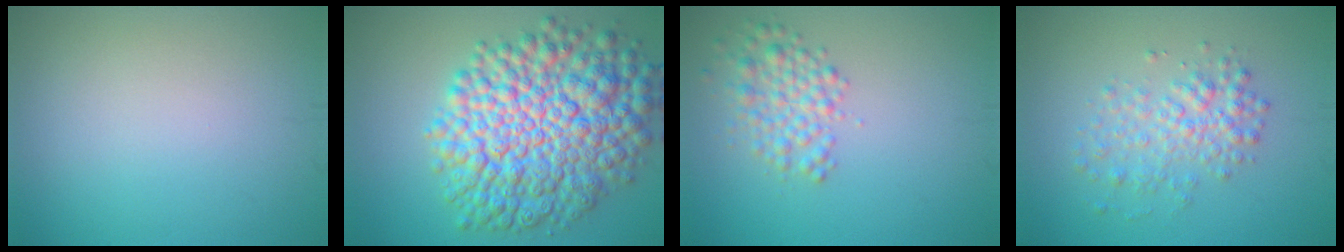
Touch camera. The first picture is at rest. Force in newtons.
{"total": 12.3, "press": 12.3, "slide": 0.3}
{"total": 2.9, "press": 2.9, "slide": 0.1}
{"total": 3.2, "press": 3.2, "slide": 0.1}